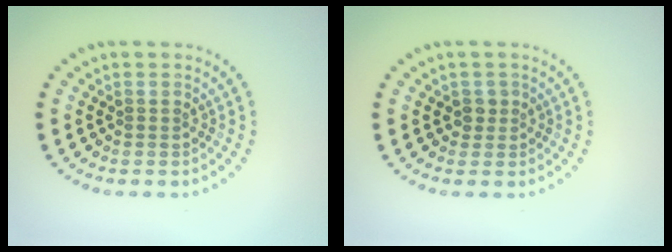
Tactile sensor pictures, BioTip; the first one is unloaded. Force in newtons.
{"total": 1.2, "press": 1.0, "slide": 0.8}